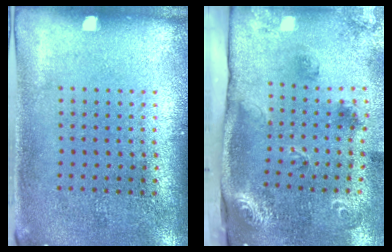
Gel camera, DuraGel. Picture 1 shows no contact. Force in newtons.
{"total": 2.3, "press": 1.8, "slide": 1.5}